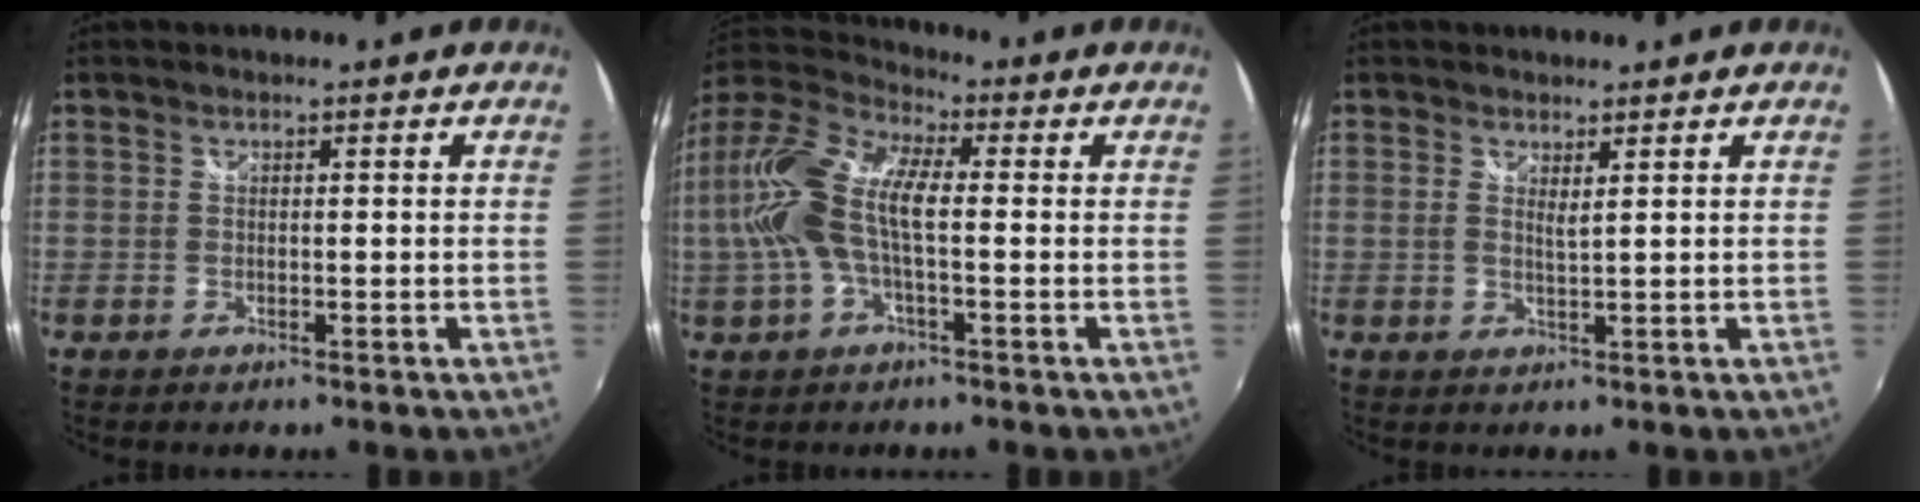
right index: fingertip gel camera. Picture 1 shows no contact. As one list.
[{"total": 13.8, "force": [-0.1, 5.4, 12.7], "torque": [-0.252, 0.011, -0.007]}, {"total": 1.5, "force": [0.9, 0.0, 1.2], "torque": [-0.023, -0.004, 0.013]}]